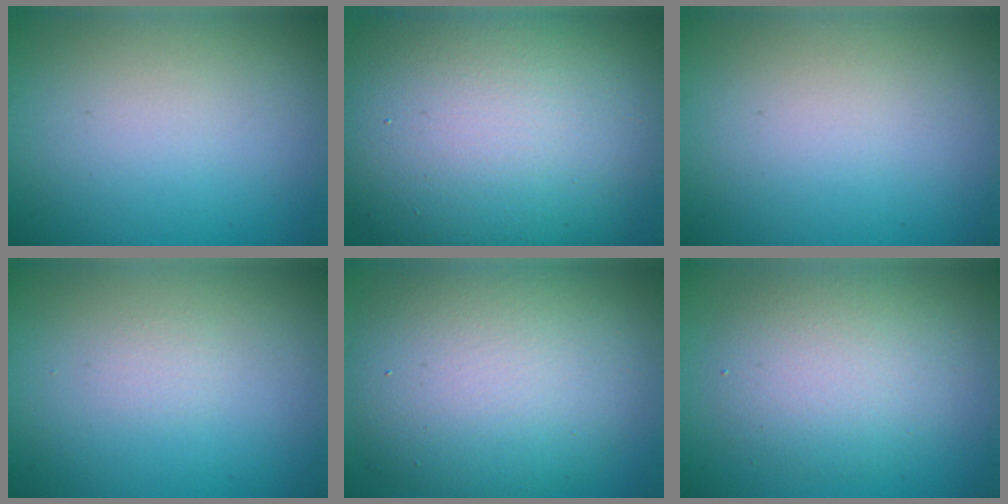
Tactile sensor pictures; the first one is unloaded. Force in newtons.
{"total": 16.5, "press": 16.4, "slide": 1.0}
{"total": 0.0}
{"total": 0.5, "press": 0.5, "slide": 0.0}
{"total": 10.4, "press": 10.3, "slide": 0.7}
{"total": 4.3, "press": 4.3, "slide": 0.2}